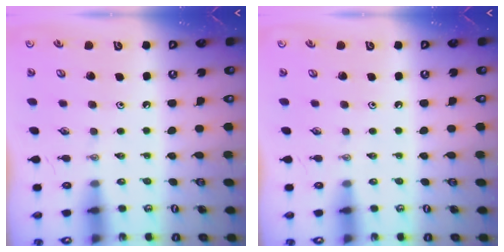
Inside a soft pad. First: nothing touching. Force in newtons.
{"total": 0.0}